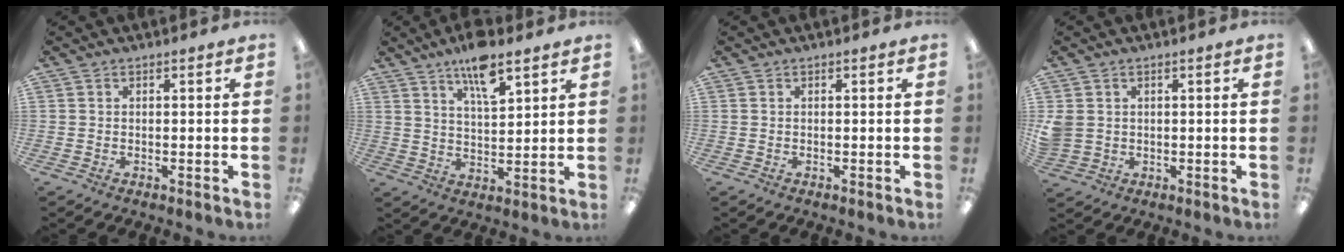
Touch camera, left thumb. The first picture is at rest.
{"total": 9.6, "force": [6.9, 3.0, 6.0], "torque": [-0.101, -0.034, 0.118]}
{"total": 0.0}
{"total": 3.6, "force": [0.7, 3.3, 1.3], "torque": [-0.027, 0.007, 0.017]}